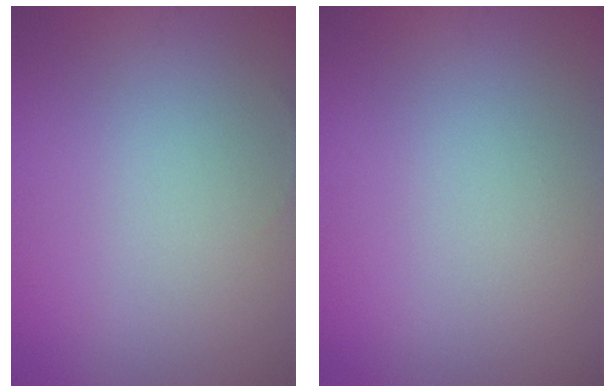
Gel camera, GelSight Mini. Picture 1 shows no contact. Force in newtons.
{"total": 0.0}